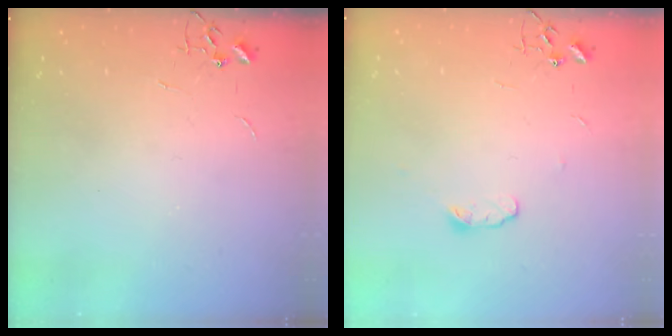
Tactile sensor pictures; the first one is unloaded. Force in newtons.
{"total": 5.2, "press": 5.2, "slide": 0.7}